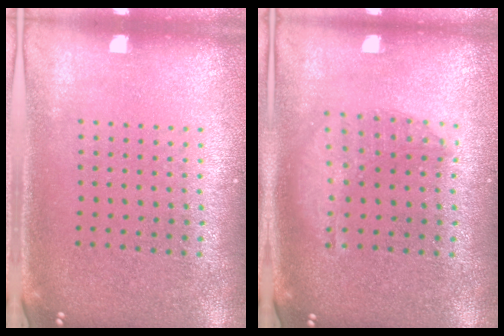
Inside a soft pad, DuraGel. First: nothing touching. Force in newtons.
{"total": 1.4, "press": 1.3, "slide": 0.5}